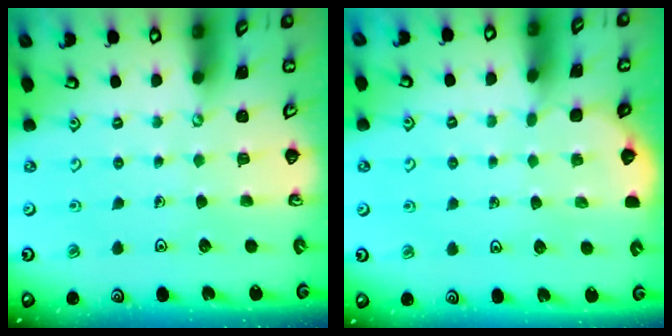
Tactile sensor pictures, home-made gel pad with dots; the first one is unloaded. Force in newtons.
{"total": 2.1, "press": 2.1, "slide": 0.2}